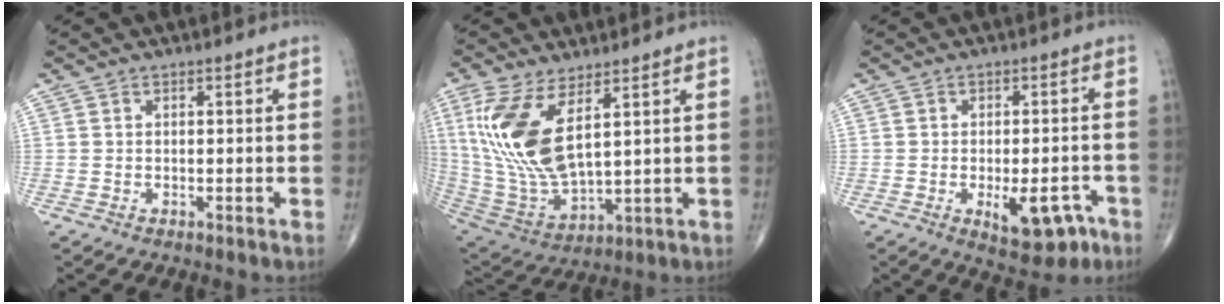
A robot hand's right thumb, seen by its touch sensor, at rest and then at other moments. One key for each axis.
{"total": 16.4, "fx": 5.8, "fy": 6.7, "fz": 13.8, "tx": -0.293, "ty": -0.032, "tz": 0.131}
{"total": 8.8, "fx": -3.7, "fy": 4.1, "fz": 6.9, "tx": -0.075, "ty": 0.014, "tz": -0.041}